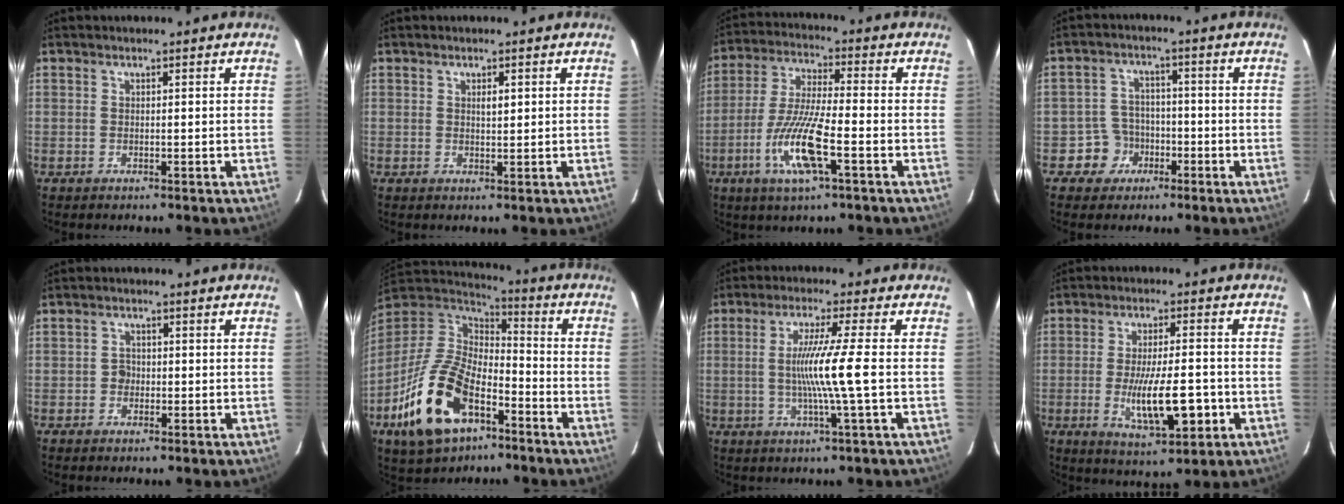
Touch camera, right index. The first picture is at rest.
{"total": 1.3, "force": [0.5, 0.4, 1.1], "torque": [-0.018, 0.000, 0.008]}
{"total": 11.6, "force": [-4.4, 1.2, 10.7], "torque": [-0.217, -0.014, -0.083]}
{"total": 5.2, "force": [-2.2, 4.7, 0.4], "torque": [-0.004, 0.016, -0.032]}
{"total": 1.6, "force": [-0.4, 1.3, 0.8], "torque": [-0.011, 0.005, -0.007]}
{"total": 17.5, "force": [-8.7, 8.3, 12.8], "torque": [-0.270, -0.002, -0.157]}
{"total": 8.1, "force": [-0.5, -1.8, 7.9], "torque": [-0.154, -0.009, -0.008]}
{"total": 10.7, "force": [-2.6, 2.6, 10.1], "torque": [-0.176, -0.011, -0.033]}